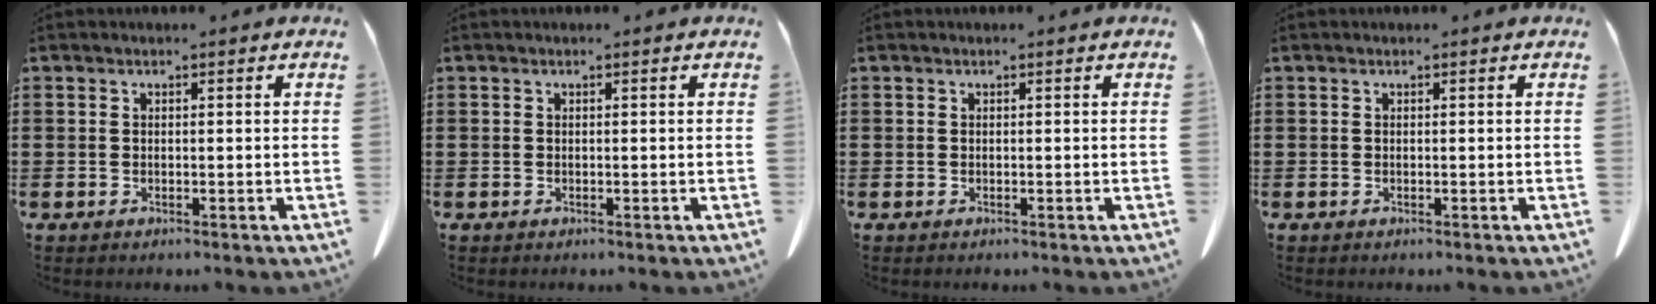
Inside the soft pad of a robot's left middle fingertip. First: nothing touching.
{"total": 0.0}
{"total": 0.0}
{"total": 0.0}